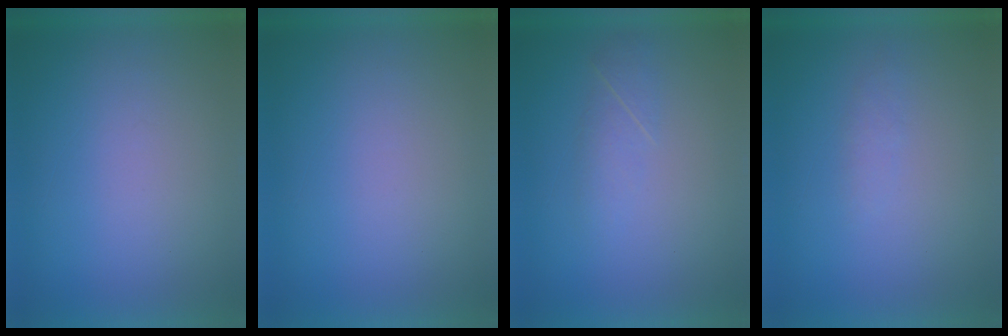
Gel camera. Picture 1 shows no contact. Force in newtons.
{"total": 0.0}
{"total": 2.2}
{"total": 1.2}